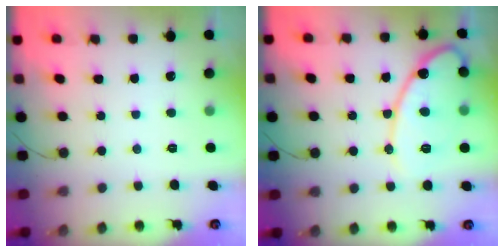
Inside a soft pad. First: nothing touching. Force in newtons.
{"total": 13.2, "press": 13.2, "slide": 0.9}